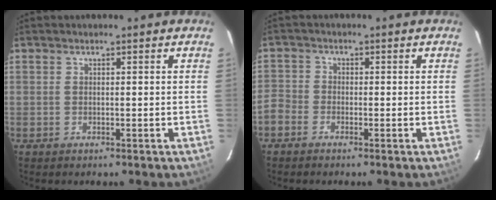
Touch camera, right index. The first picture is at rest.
{"total": 4.4, "force": [-2.4, 3.5, 1.0], "torque": [-0.032, 0.010, -0.061]}